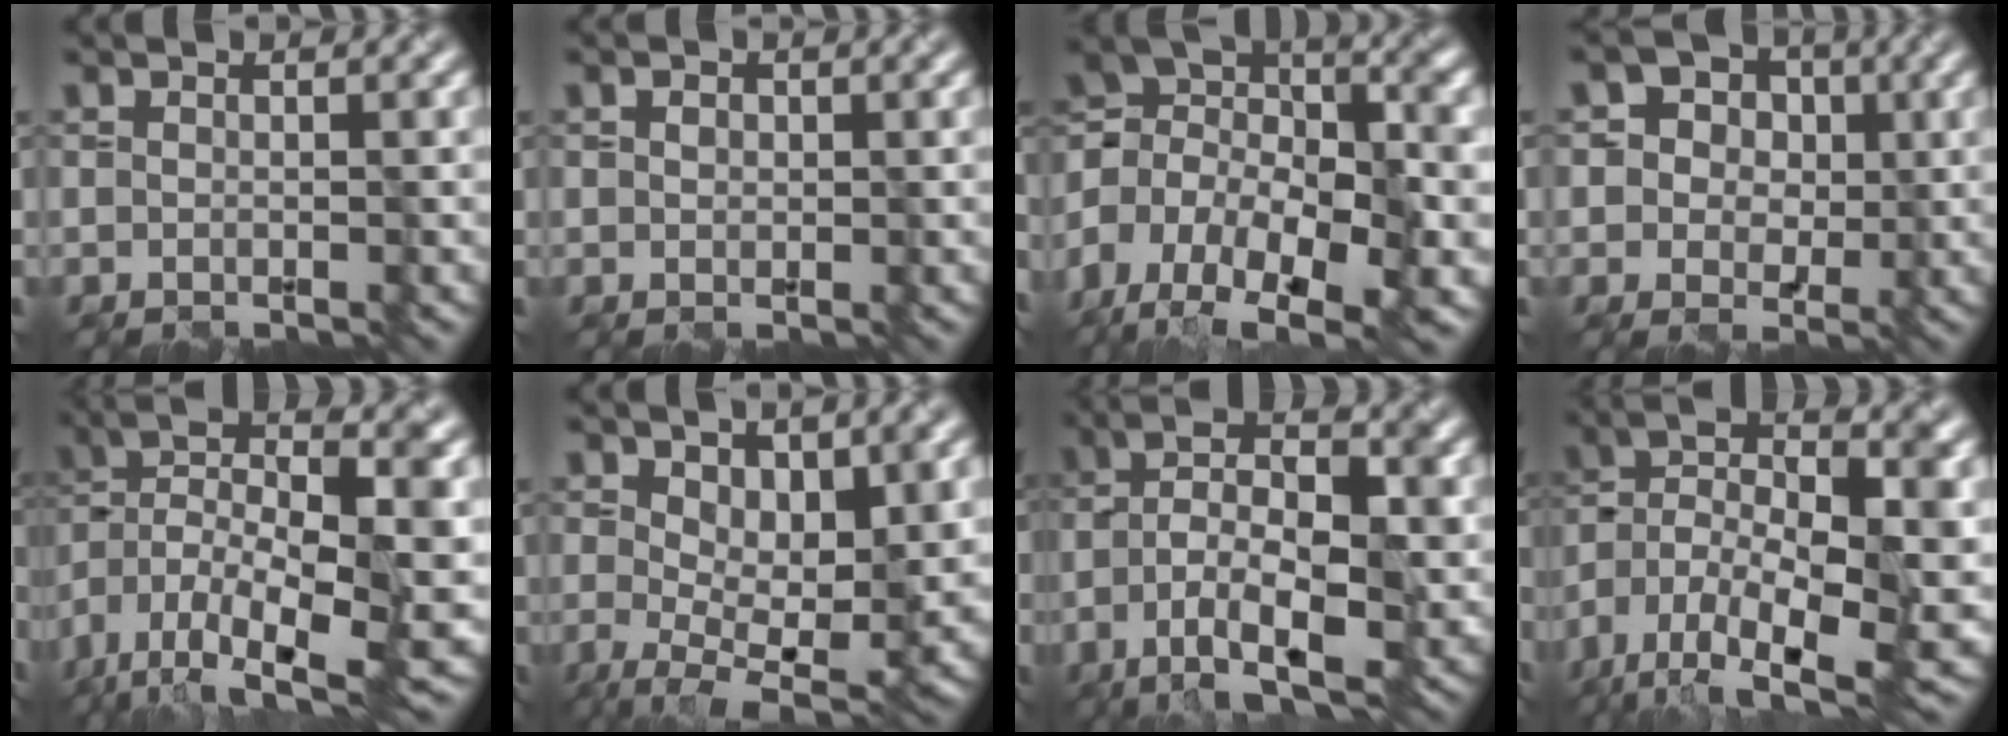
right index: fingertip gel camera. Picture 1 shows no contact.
{"total": 0.9, "force": [0.3, 0.8, 0.3], "torque": [-0.003, 0.001, 0.004]}
{"total": 11.5, "force": [-4.5, 6.9, 8.0], "torque": [-0.167, 0.012, -0.088]}
{"total": 6.3, "force": [2.3, 5.2, 2.6], "torque": [-0.036, 0.019, 0.019]}
{"total": 13.6, "force": [-5.2, 6.0, 11.1], "torque": [-0.223, 0.006, -0.090]}
{"total": 9.3, "force": [-0.3, 4.6, 8.1], "torque": [-0.133, -0.016, -0.004]}
{"total": 9.7, "force": [-3.4, 3.9, 8.2], "torque": [-0.141, 0.007, -0.062]}
{"total": 13.1, "force": [-6.0, 6.0, 9.9], "torque": [-0.200, 0.005, -0.109]}